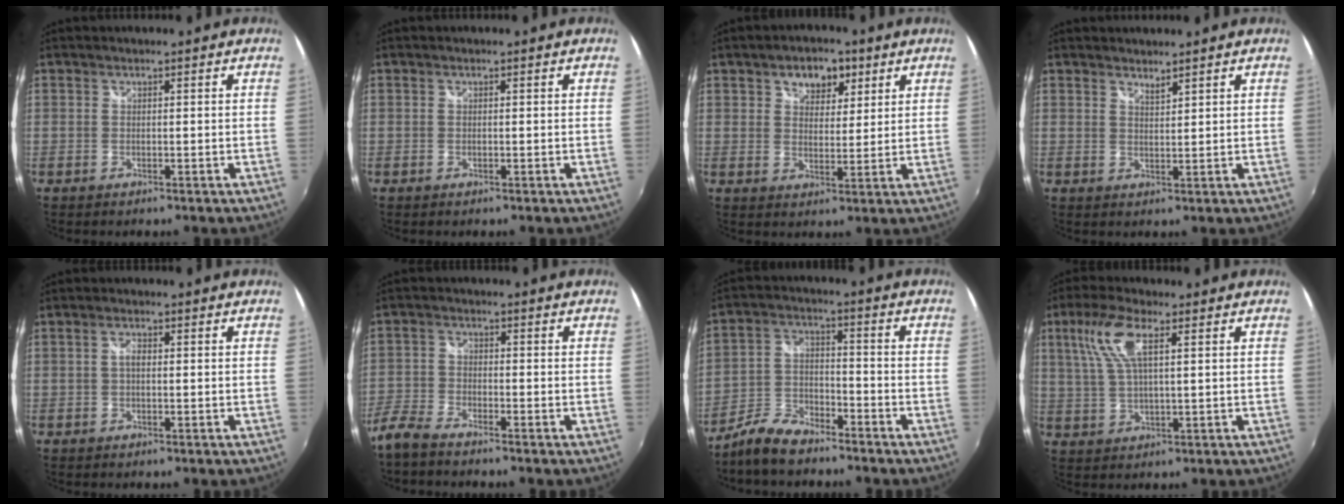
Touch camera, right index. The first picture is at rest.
{"total": 0.0}
{"total": 6.8, "force": [3.7, 4.4, 3.7], "torque": [-0.054, 0.016, 0.058]}
{"total": 1.9, "force": [1.7, 0.2, 0.6], "torque": [-0.008, 0.000, 0.030]}
{"total": 1.4, "force": [0.0, 0.7, 1.2], "torque": [-0.023, 0.005, -0.003]}
{"total": 5.1, "force": [-4.4, 1.4, 2.2], "torque": [-0.059, -0.006, -0.099]}
{"total": 8.8, "force": [-7.3, 3.0, 3.9], "torque": [-0.089, 0.009, -0.141]}
{"total": 8.6, "force": [3.3, 2.6, 7.5], "torque": [-0.155, 0.014, 0.065]}